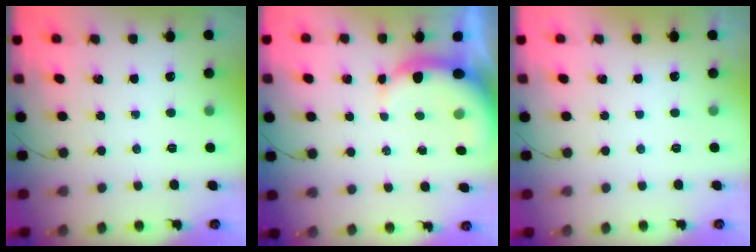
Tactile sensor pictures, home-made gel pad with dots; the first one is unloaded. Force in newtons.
{"total": 6.5, "press": 6.4, "slide": 1.3}
{"total": 3.0, "press": 3.0, "slide": 0.1}